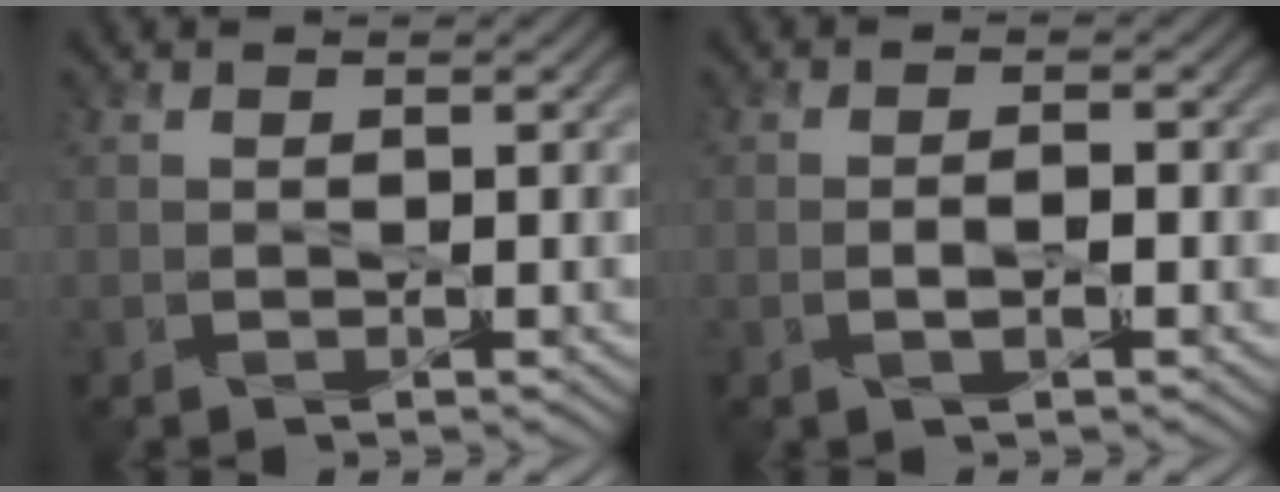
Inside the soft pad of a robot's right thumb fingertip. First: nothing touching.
{"total": 1.9, "force": [-0.9, 0.3, 1.7], "torque": [-0.016, 0.005, -0.014]}